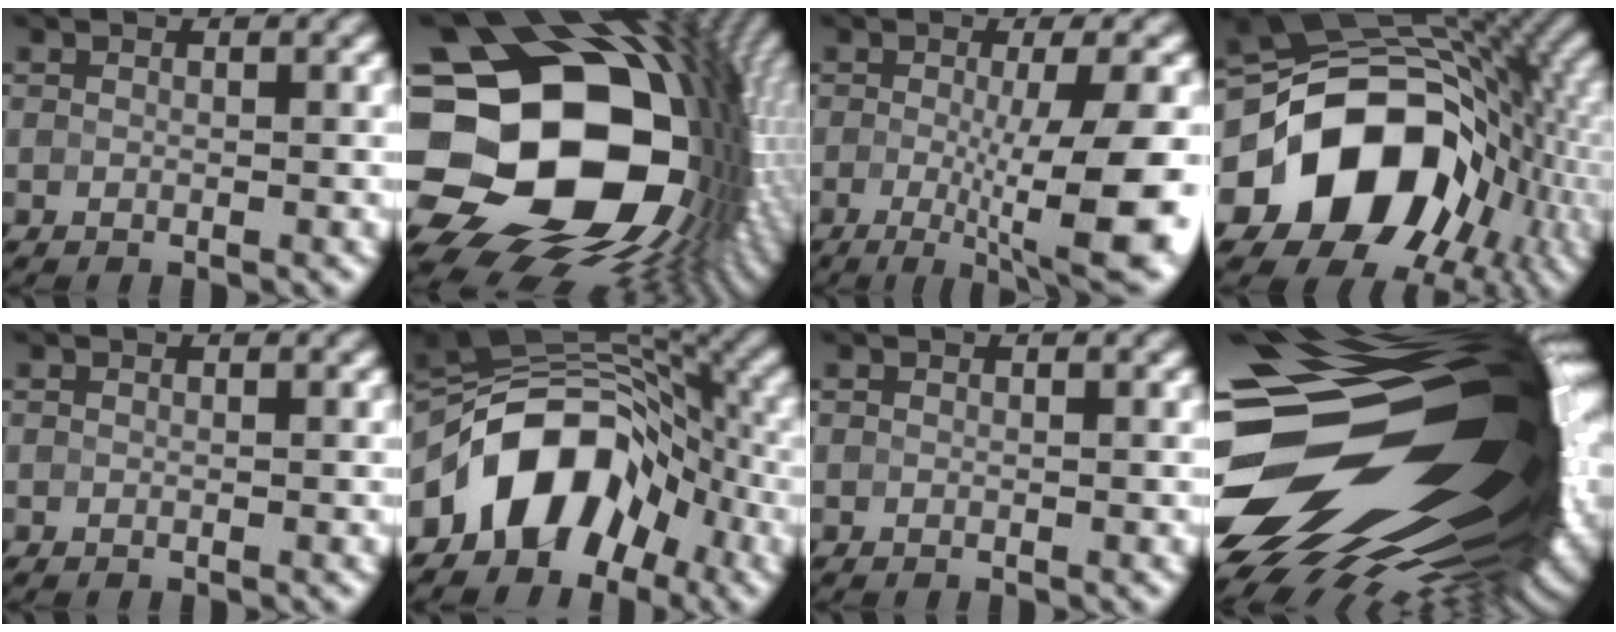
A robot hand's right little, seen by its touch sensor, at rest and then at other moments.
{"total": 22.0, "force": [-1.6, 16.3, 14.7], "torque": [-0.274, -0.012, -0.014]}
{"total": 10.1, "force": [-2.0, 2.2, 9.6], "torque": [-0.134, -0.013, -0.024]}
{"total": 15.6, "force": [-3.8, 12.0, 9.1], "torque": [-0.125, -0.009, -0.065]}
{"total": 0.0}
{"total": 10.2, "force": [-4.7, 6.7, 6.2], "torque": [-0.072, 0.027, -0.086]}
{"total": 0.0}
{"total": 20.9, "force": [-2.1, 10.9, 17.7], "torque": [-0.313, -0.036, -0.043]}